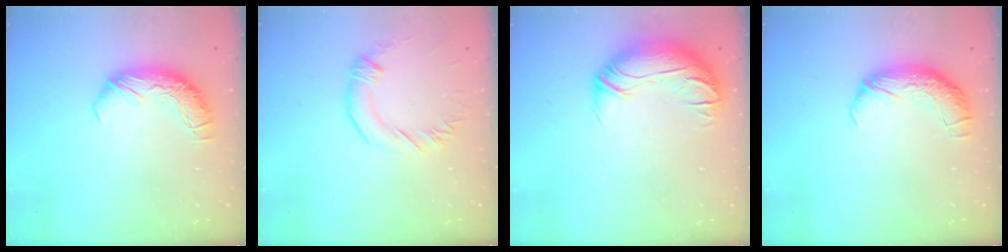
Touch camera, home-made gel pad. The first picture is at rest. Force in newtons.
{"total": 1.5, "press": 1.4, "slide": 0.5}
{"total": 3.0, "press": 1.0, "slide": 2.8}
{"total": 2.3, "press": 1.1, "slide": 2.1}